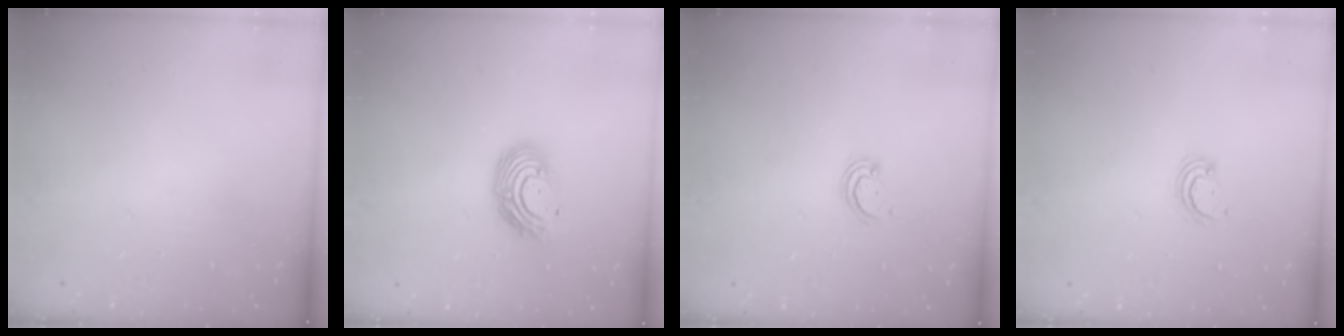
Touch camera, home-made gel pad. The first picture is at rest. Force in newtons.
{"total": 10.7, "press": 10.6, "slide": 0.9}
{"total": 2.5, "press": 2.4, "slide": 0.2}
{"total": 2.6, "press": 2.6, "slide": 0.3}